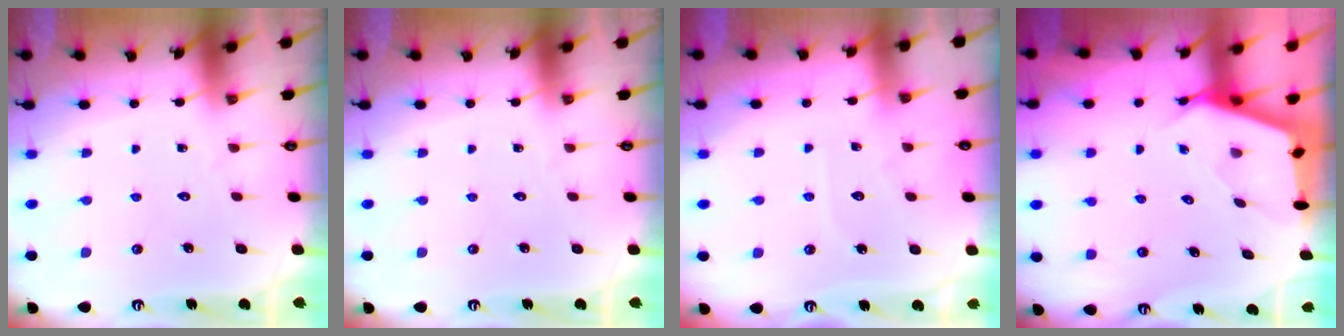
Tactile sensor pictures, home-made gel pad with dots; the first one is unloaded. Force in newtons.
{"total": 0.0}
{"total": 3.6, "press": 3.6, "slide": 0.4}
{"total": 2.6, "press": 2.6, "slide": 0.3}